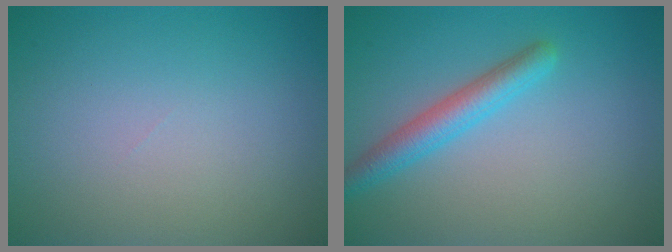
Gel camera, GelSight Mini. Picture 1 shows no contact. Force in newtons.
{"total": 3.0, "press": 3.0, "slide": 0.1}